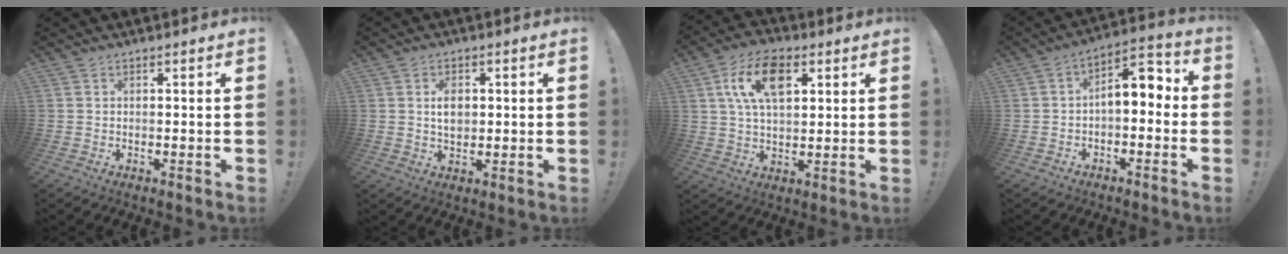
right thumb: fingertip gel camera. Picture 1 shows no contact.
{"total": 4.9, "force": [0.6, 3.4, 3.5], "torque": [-0.040, -0.004, 0.006]}
{"total": 14.1, "force": [5.1, 8.1, 10.3], "torque": [-0.169, 0.008, 0.095]}
{"total": 6.9, "force": [-0.5, 3.8, 5.7], "torque": [-0.075, 0.001, -0.008]}